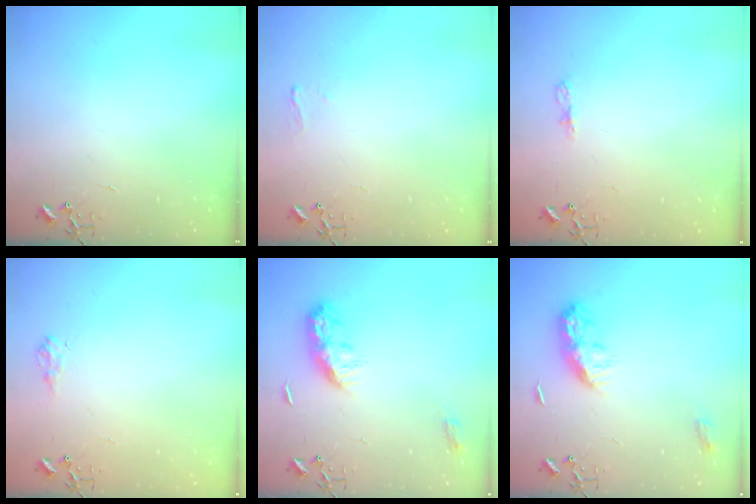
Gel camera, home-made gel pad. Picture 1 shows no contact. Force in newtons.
{"total": 5.2, "press": 5.1, "slide": 0.6}
{"total": 6.2, "press": 6.2, "slide": 0.8}
{"total": 6.8, "press": 6.8, "slide": 0.8}
{"total": 9.9, "press": 9.9, "slide": 0.2}
{"total": 9.9, "press": 9.9, "slide": 0.2}